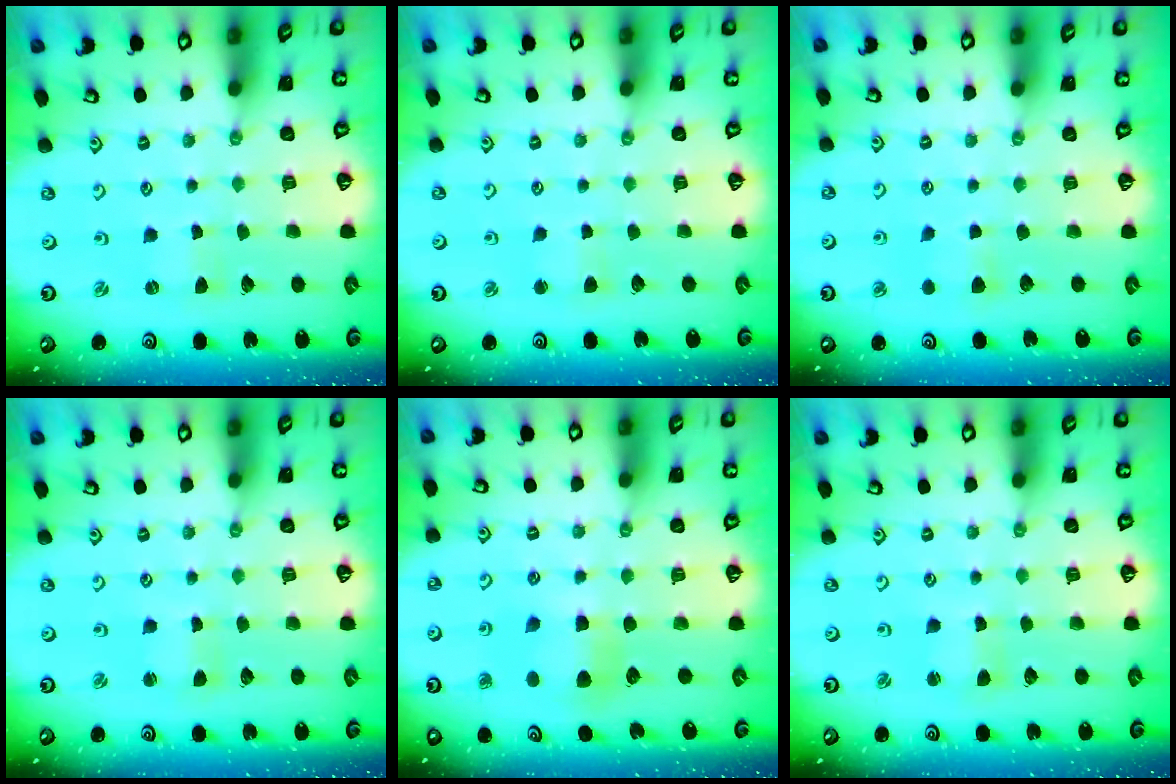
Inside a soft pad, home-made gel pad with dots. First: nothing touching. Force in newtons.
{"total": 2.6, "press": 2.6, "slide": 0.4}
{"total": 3.9, "press": 3.9, "slide": 0.7}
{"total": 1.0, "press": 1.0, "slide": 0.2}
{"total": 6.5, "press": 6.5, "slide": 0.6}
{"total": 2.6, "press": 2.5, "slide": 0.3}